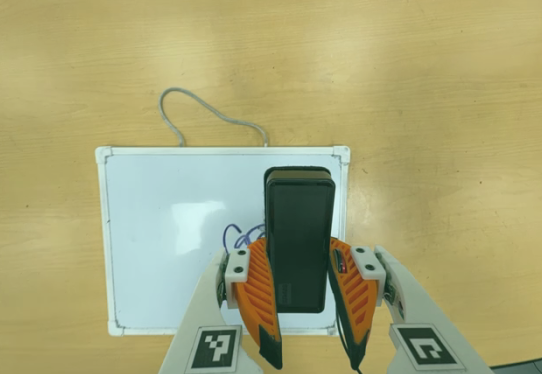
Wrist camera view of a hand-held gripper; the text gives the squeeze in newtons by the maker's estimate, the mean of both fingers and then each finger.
{"total": 9.6, "left": 7.1, "right": 12.2}